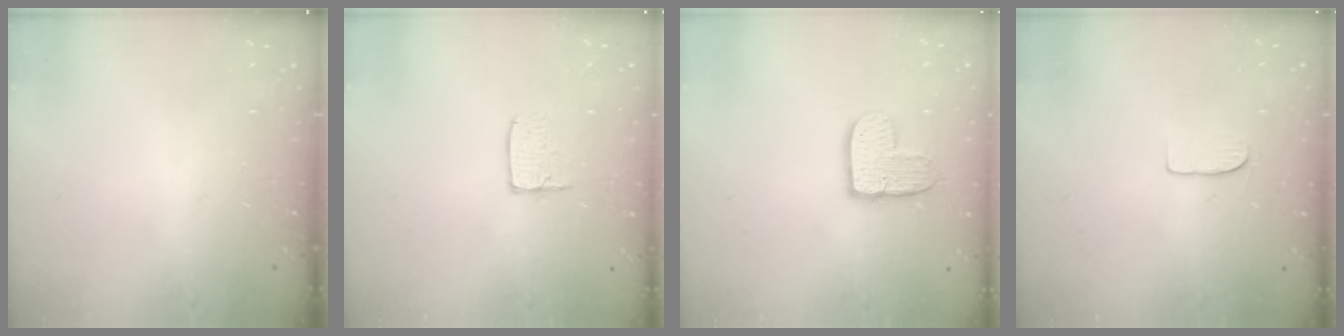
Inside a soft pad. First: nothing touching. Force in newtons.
{"total": 4.7, "press": 4.7, "slide": 0.4}
{"total": 10.3, "press": 10.2, "slide": 0.9}
{"total": 4.9, "press": 4.9, "slide": 0.3}